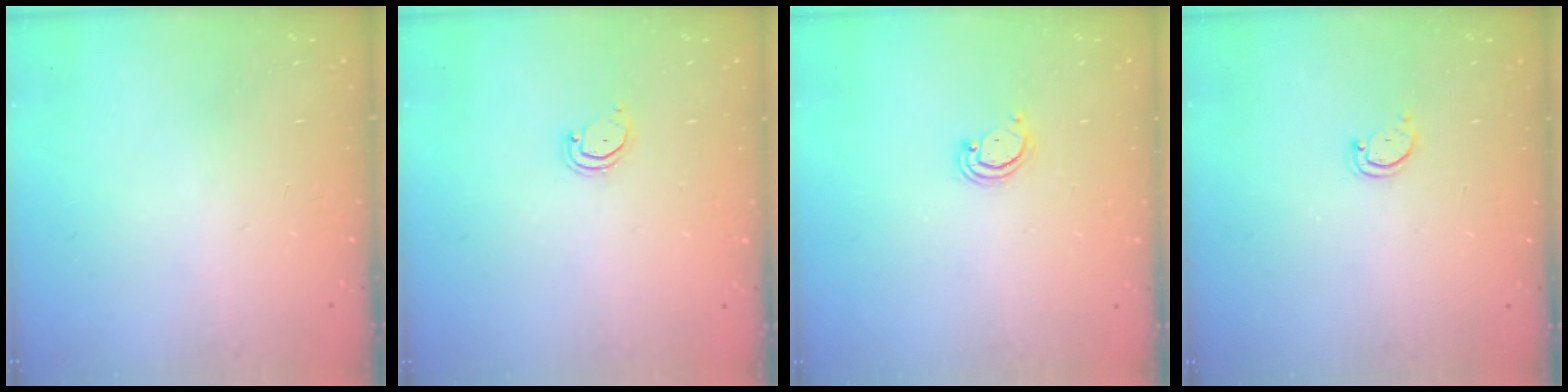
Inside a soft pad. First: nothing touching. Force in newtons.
{"total": 2.6, "press": 2.6, "slide": 0.2}
{"total": 2.5, "press": 2.4, "slide": 0.2}
{"total": 2.8, "press": 2.7, "slide": 0.3}